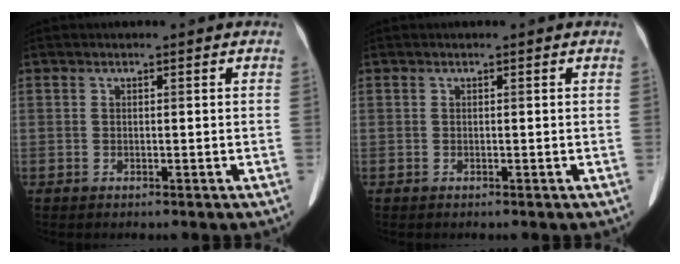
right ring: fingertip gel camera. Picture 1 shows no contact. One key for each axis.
{"total": 0.0}